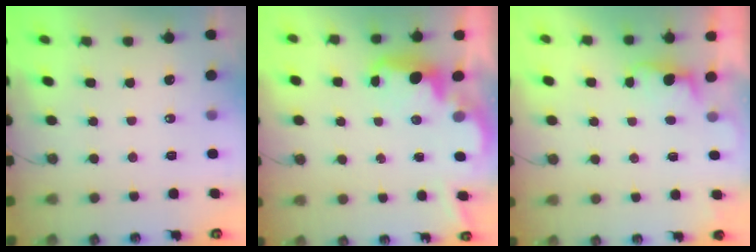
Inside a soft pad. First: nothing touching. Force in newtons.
{"total": 2.8, "press": 2.8, "slide": 0.5}
{"total": 1.1, "press": 0.8, "slide": 0.8}